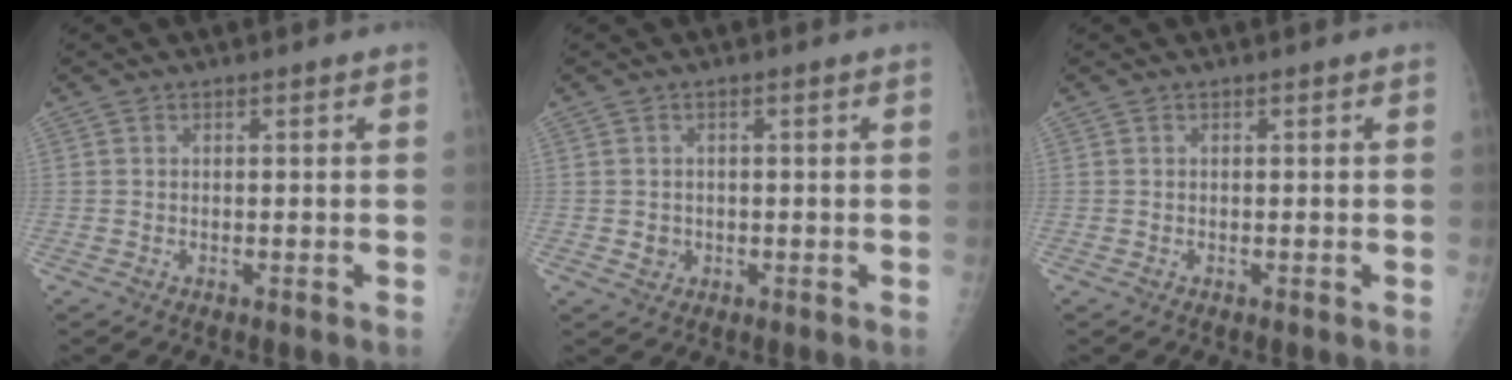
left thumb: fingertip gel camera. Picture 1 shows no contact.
{"total": 1.8, "force": [-0.3, 1.7, 0.6], "torque": [-0.001, 0.003, 0.001]}
{"total": 0.0}